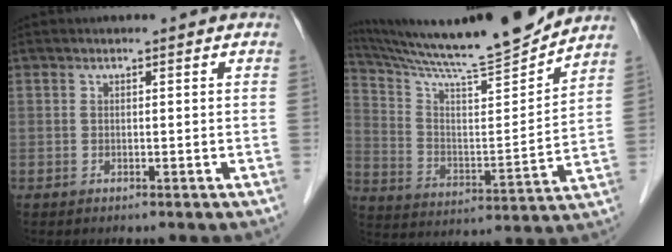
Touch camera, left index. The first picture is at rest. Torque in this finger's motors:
{"motor_torque": [0.99, -1.15, 0.50, 0.05]}